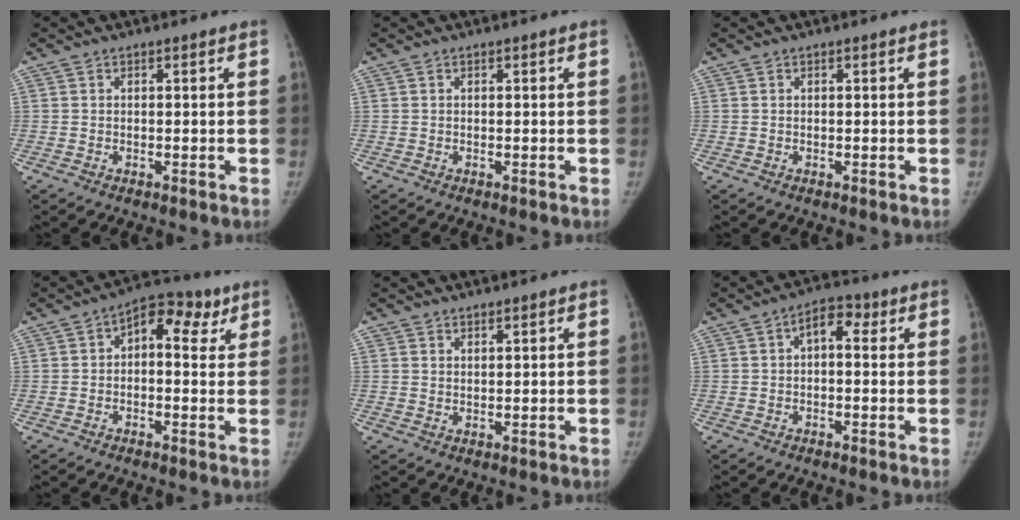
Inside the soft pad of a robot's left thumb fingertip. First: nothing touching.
{"total": 0.0}
{"total": 0.0}
{"total": 8.7, "force": [3.0, 5.3, 6.3], "torque": [-0.045, 0.017, 0.032]}
{"total": 1.3, "force": [1.2, 0.5, 0.2], "torque": [0.010, -0.009, 0.019]}
{"total": 4.8, "force": [1.0, 2.9, 3.7], "torque": [-0.033, 0.017, 0.006]}